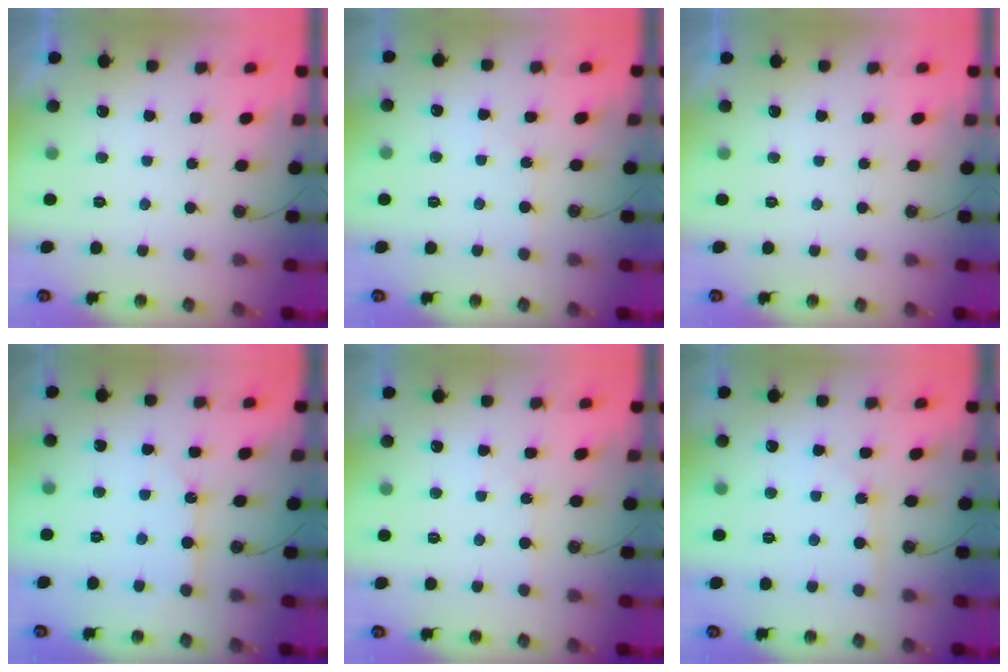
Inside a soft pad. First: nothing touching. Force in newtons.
{"total": 2.5, "press": 2.5, "slide": 0.4}
{"total": 0.0}
{"total": 6.1, "press": 6.1, "slide": 0.1}
{"total": 2.5, "press": 2.5, "slide": 0.4}
{"total": 2.2, "press": 2.2, "slide": 0.2}